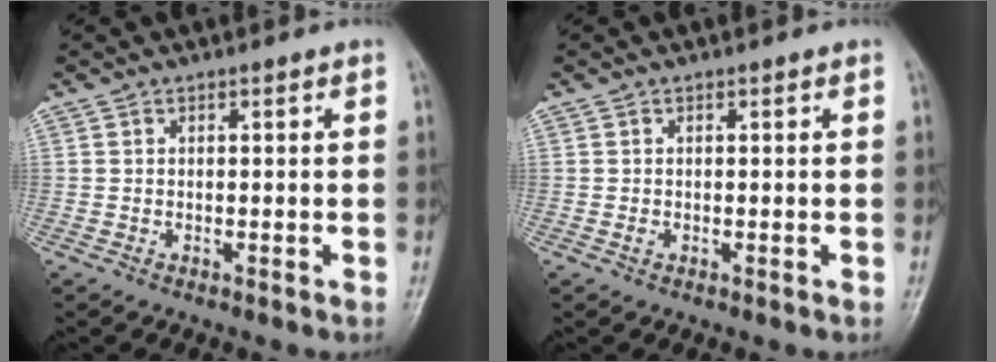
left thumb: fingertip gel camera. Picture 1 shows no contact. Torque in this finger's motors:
{"motor_torque": [0.23, -0.07, 0.23, 0.06, 0.00]}